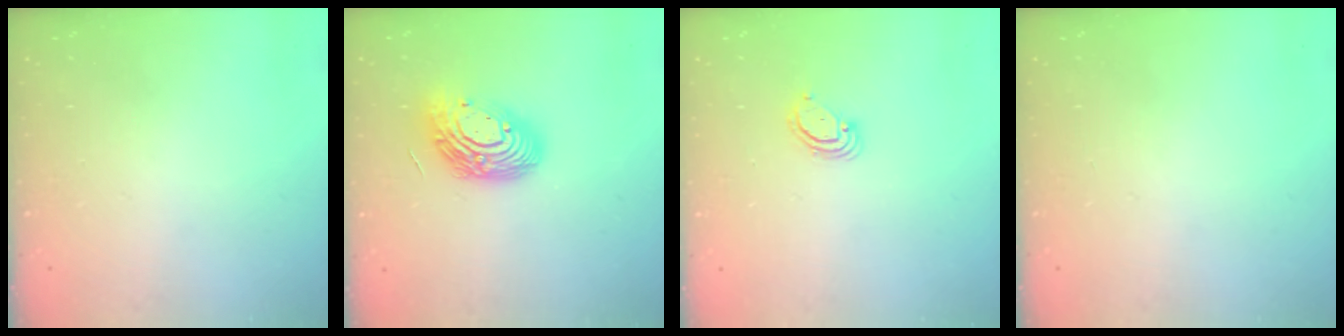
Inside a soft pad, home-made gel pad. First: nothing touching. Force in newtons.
{"total": 14.2, "press": 14.1, "slide": 1.2}
{"total": 2.9, "press": 2.9, "slide": 0.3}
{"total": 0.0}